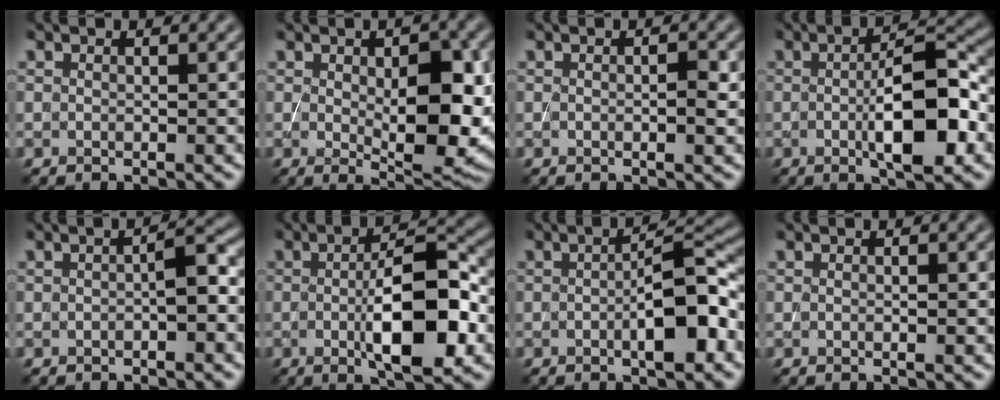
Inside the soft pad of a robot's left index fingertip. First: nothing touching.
{"total": 7.7, "force": [-0.2, 3.1, 7.1], "torque": [-0.108, -0.010, 0.007]}
{"total": 1.1, "force": [0.0, 0.2, 1.1], "torque": [-0.017, -0.001, 0.000]}
{"total": 7.5, "force": [-1.0, 2.1, 7.1], "torque": [-0.112, 0.001, -0.014]}
{"total": 2.1, "force": [-0.3, 0.3, 2.0], "torque": [-0.034, 0.010, -0.004]}
{"total": 8.5, "force": [-1.0, 2.5, 8.1], "torque": [-0.125, 0.001, -0.015]}
{"total": 5.7, "force": [-1.1, 1.5, 5.4], "torque": [-0.083, 0.009, -0.018]}
{"total": 0.0}